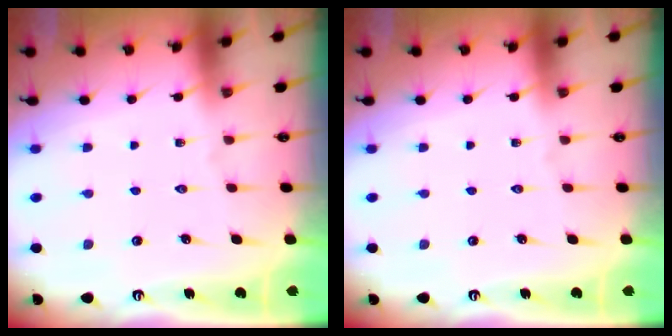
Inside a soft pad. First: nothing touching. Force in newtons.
{"total": 0.0}